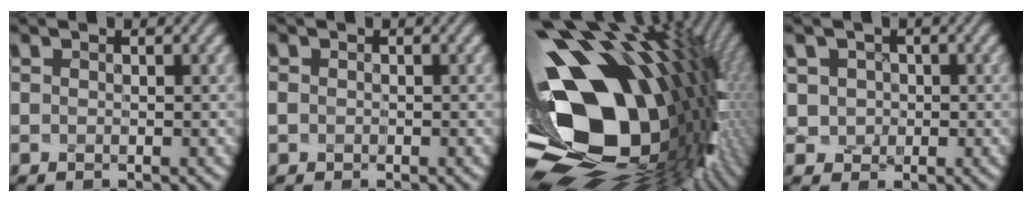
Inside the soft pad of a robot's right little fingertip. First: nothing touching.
{"total": 0.6, "force": [-0.1, 0.5, -0.1], "torque": [-0.002, 0.007, -0.012]}
{"total": 18.1, "force": [-1.4, 13.0, 12.4], "torque": [-0.240, -0.047, -0.002]}
{"total": 3.0, "force": [0.6, 2.9, 0.5], "torque": [-0.021, 0.010, 0.004]}